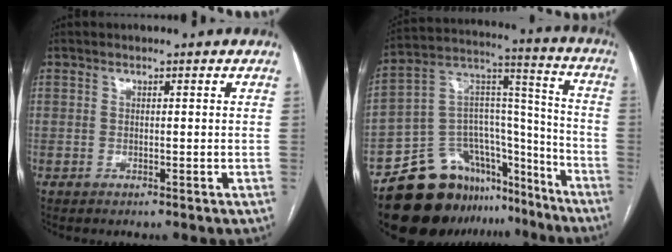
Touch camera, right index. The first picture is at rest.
{"total": 20.5, "force": [-16.2, 10.8, 6.5], "torque": [-0.107, 0.082, -0.254]}